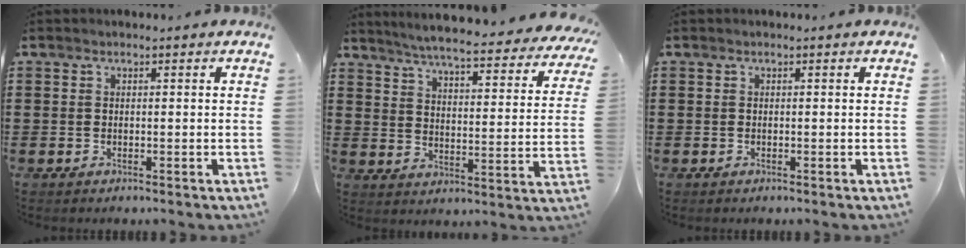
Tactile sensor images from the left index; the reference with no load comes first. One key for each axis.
{"total": 6.0, "fx": 5.5, "fy": -0.6, "fz": 2.4, "tx": -0.063, "ty": -0.048, "tz": 0.088}
{"total": 0.0}